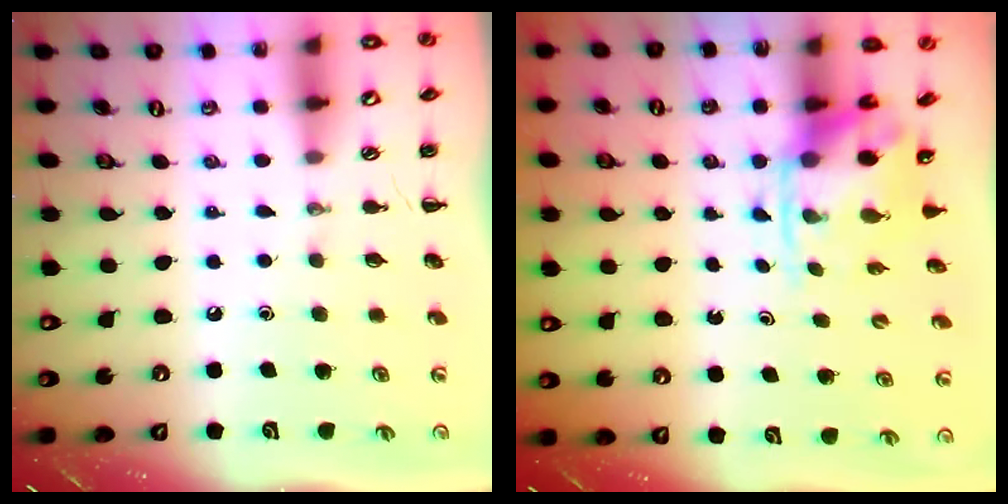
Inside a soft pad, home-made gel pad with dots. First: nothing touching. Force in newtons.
{"total": 3.9, "press": 3.8, "slide": 0.8}